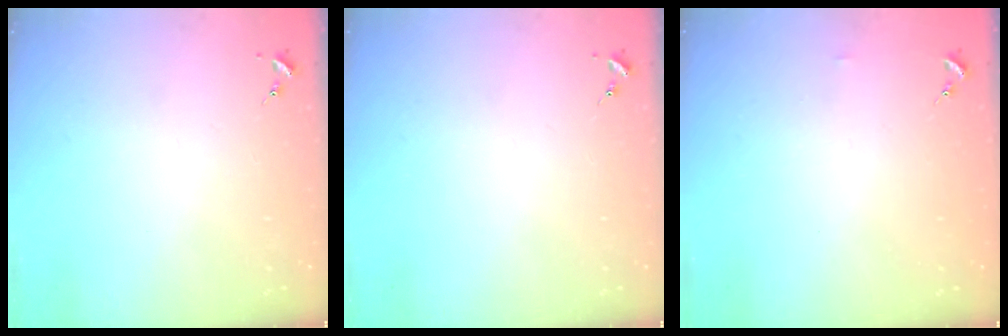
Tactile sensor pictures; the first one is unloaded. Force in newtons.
{"total": 0.0}
{"total": 3.0, "press": 3.0, "slide": 0.3}